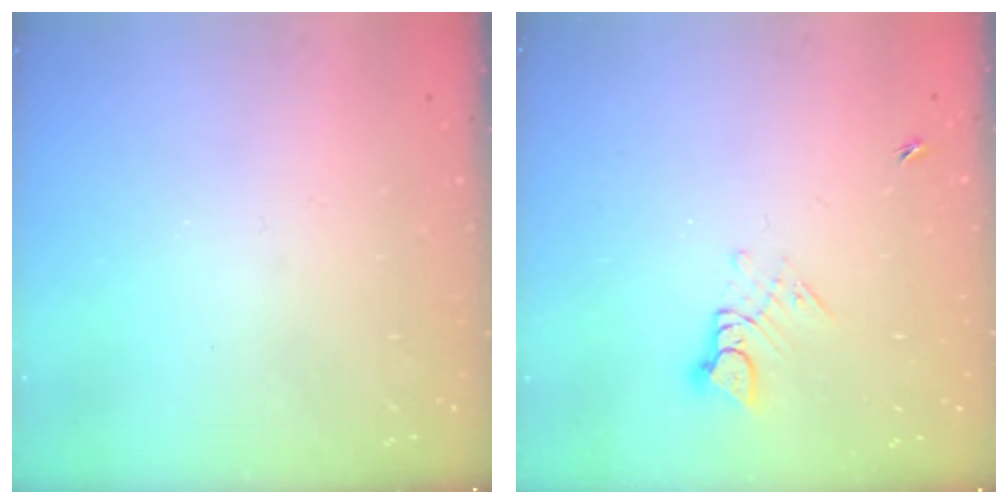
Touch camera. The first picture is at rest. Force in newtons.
{"total": 3.6, "press": 3.6, "slide": 0.4}